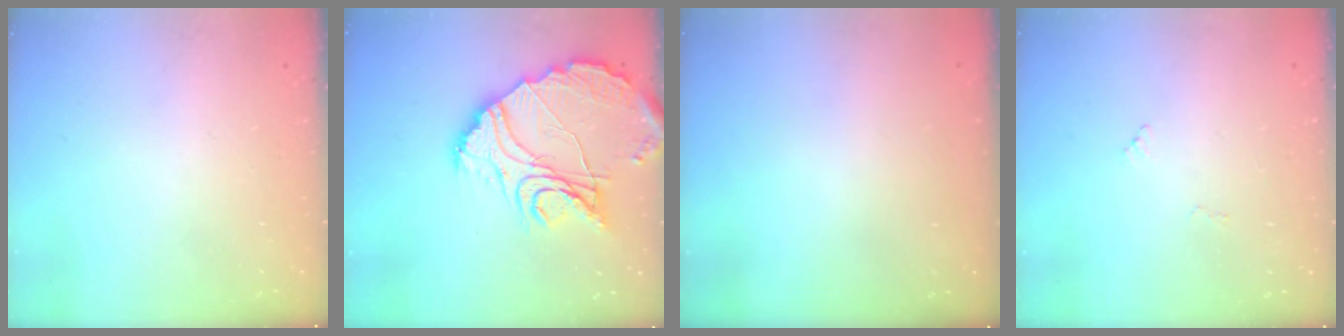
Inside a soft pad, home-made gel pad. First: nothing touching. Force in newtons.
{"total": 17.9, "press": 17.8, "slide": 1.9}
{"total": 2.9, "press": 2.9, "slide": 0.1}
{"total": 5.5, "press": 5.5, "slide": 0.3}